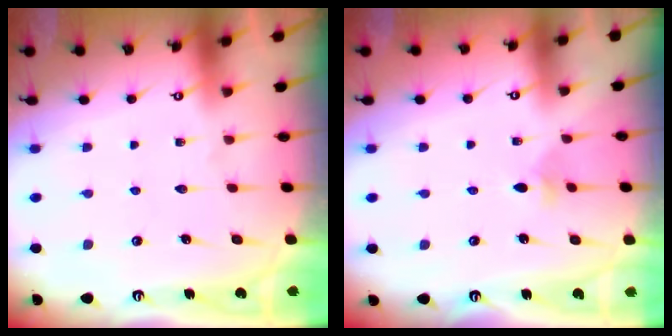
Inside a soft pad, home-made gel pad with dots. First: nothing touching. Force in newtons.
{"total": 2.3, "press": 2.3, "slide": 0.4}